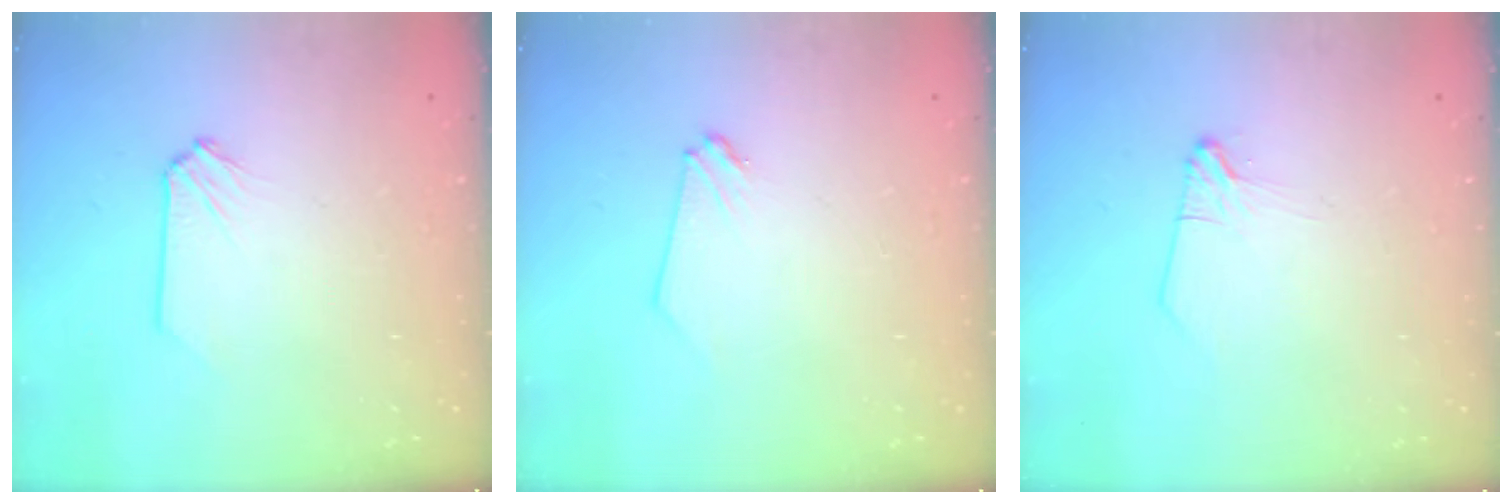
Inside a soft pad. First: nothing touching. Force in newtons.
{"total": 0.0}
{"total": 2.0, "press": 2.0, "slide": 0.4}